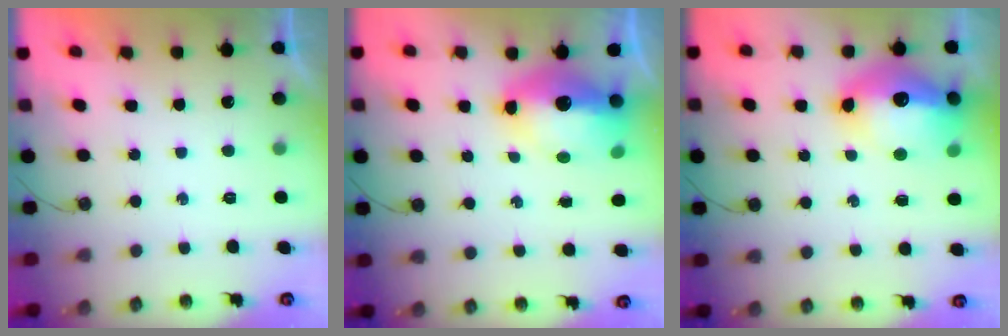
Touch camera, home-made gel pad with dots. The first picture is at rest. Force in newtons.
{"total": 11.8, "press": 11.7, "slide": 1.3}
{"total": 17.8, "press": 17.7, "slide": 1.7}